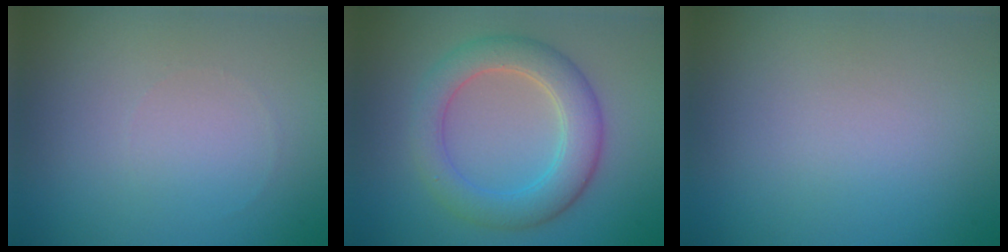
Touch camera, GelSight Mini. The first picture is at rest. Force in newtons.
{"total": 5.4, "press": 5.4, "slide": 0.2}
{"total": 0.0}